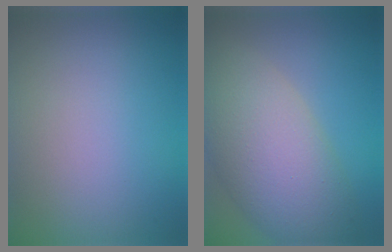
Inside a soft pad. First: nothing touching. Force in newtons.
{"total": 9.6, "press": 9.6, "slide": 0.6}